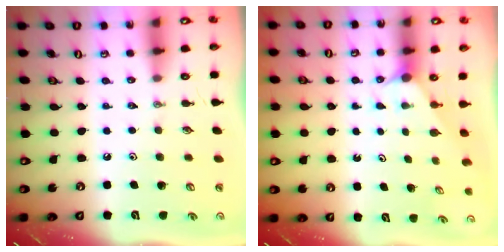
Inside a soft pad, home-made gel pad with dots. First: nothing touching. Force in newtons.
{"total": 1.5, "press": 1.5, "slide": 0.2}